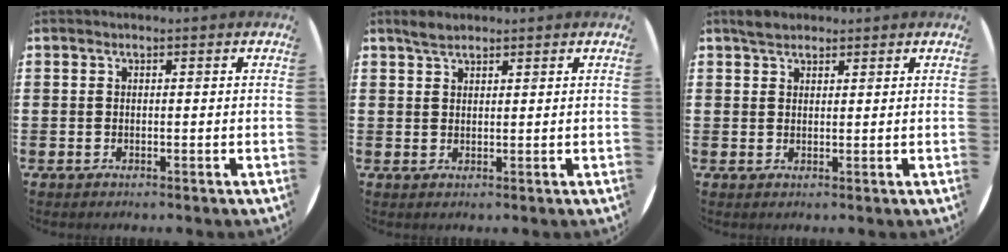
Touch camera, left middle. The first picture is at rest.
{"total": 2.0, "force": [1.8, 0.6, 0.8], "torque": [-0.009, 0.001, 0.031]}
{"total": 2.0, "force": [1.8, 0.8, 0.5], "torque": [-0.005, 0.002, 0.033]}